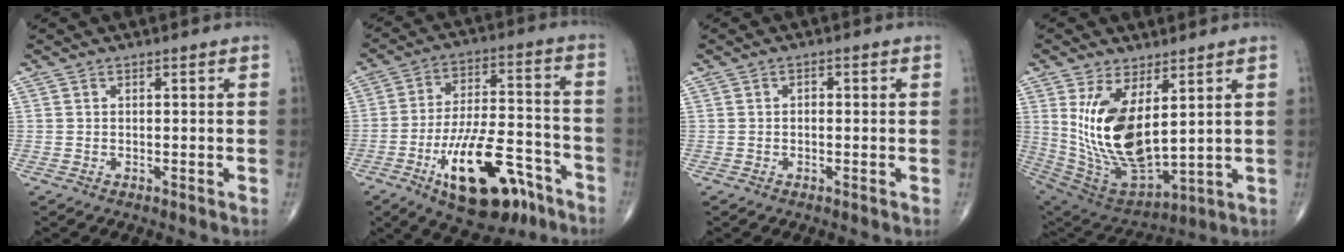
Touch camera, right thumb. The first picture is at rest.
{"total": 19.3, "force": [-9.9, 8.1, 14.4], "torque": [-0.217, 0.063, -0.150]}
{"total": 1.1, "force": [0.0, 0.6, 0.9], "torque": [-0.009, 0.004, -0.004]}
{"total": 17.4, "force": [4.1, 8.3, 14.8], "torque": [-0.276, -0.031, 0.105]}